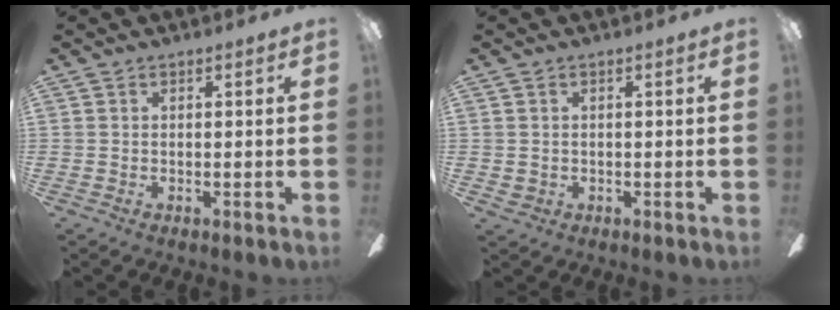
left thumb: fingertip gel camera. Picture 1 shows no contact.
{"total": 1.3, "force": [0.5, 1.1, 0.4], "torque": [-0.009, 0.003, 0.007]}